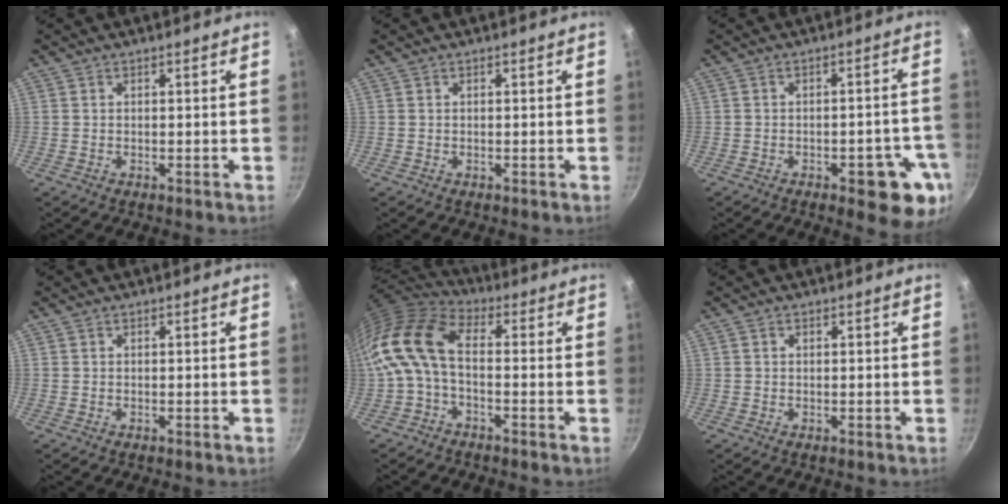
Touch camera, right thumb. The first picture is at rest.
{"total": 0.0}
{"total": 10.7, "force": [-4.4, 4.1, 8.8], "torque": [-0.067, 0.020, -0.051]}
{"total": 0.0}
{"total": 14.0, "force": [-1.2, 7.7, 11.6], "torque": [-0.246, 0.030, -0.043]}
{"total": 0.6, "force": [0.2, 0.5, 0.3], "torque": [-0.003, 0.004, 0.003]}